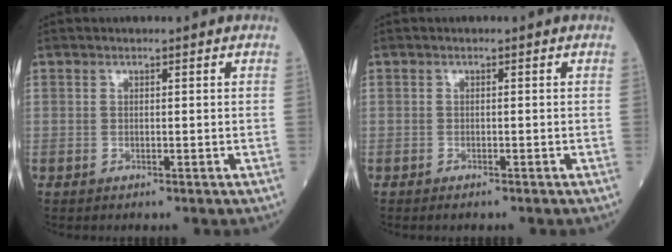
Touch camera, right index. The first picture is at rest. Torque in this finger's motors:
{"motor_torque": [0.01, 0.00, -0.02, 0.00]}